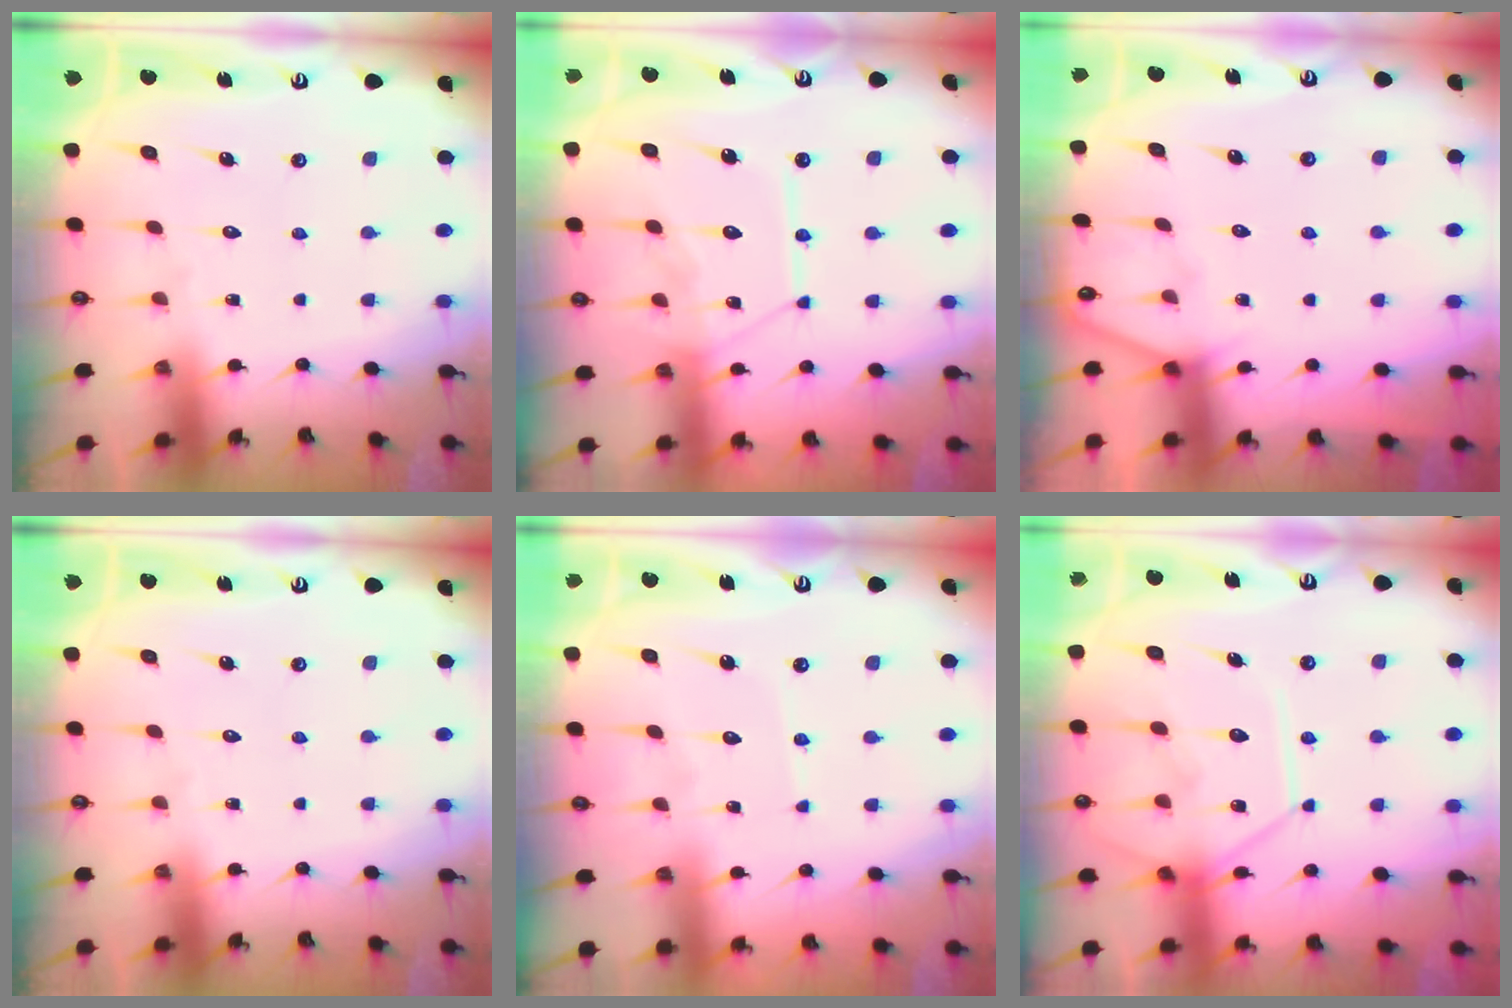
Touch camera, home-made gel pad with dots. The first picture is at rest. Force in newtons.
{"total": 13.0, "press": 12.9, "slide": 1.2}
{"total": 2.9, "press": 2.9, "slide": 0.3}
{"total": 0.0}
{"total": 3.2, "press": 3.2, "slide": 0.1}
{"total": 12.4, "press": 12.4, "slide": 1.3}